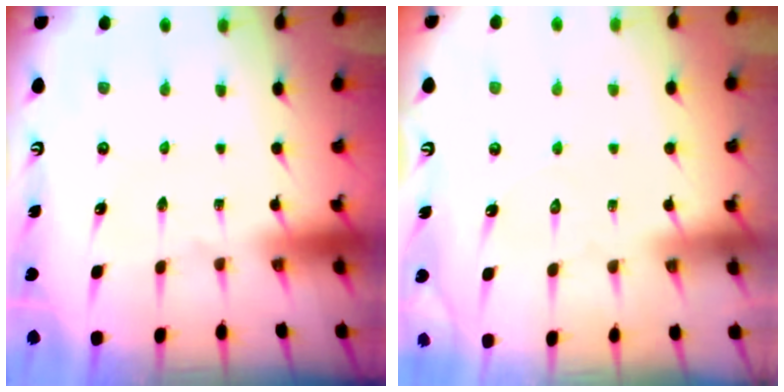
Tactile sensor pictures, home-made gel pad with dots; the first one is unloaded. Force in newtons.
{"total": 3.8, "press": 3.8, "slide": 0.3}